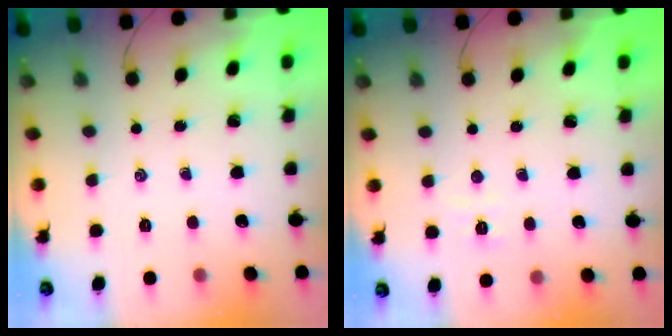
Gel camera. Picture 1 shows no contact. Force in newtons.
{"total": 2.4, "press": 2.3, "slide": 0.8}